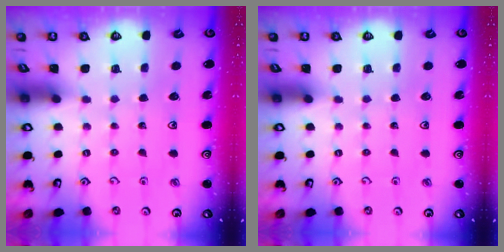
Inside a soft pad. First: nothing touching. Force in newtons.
{"total": 0.0}